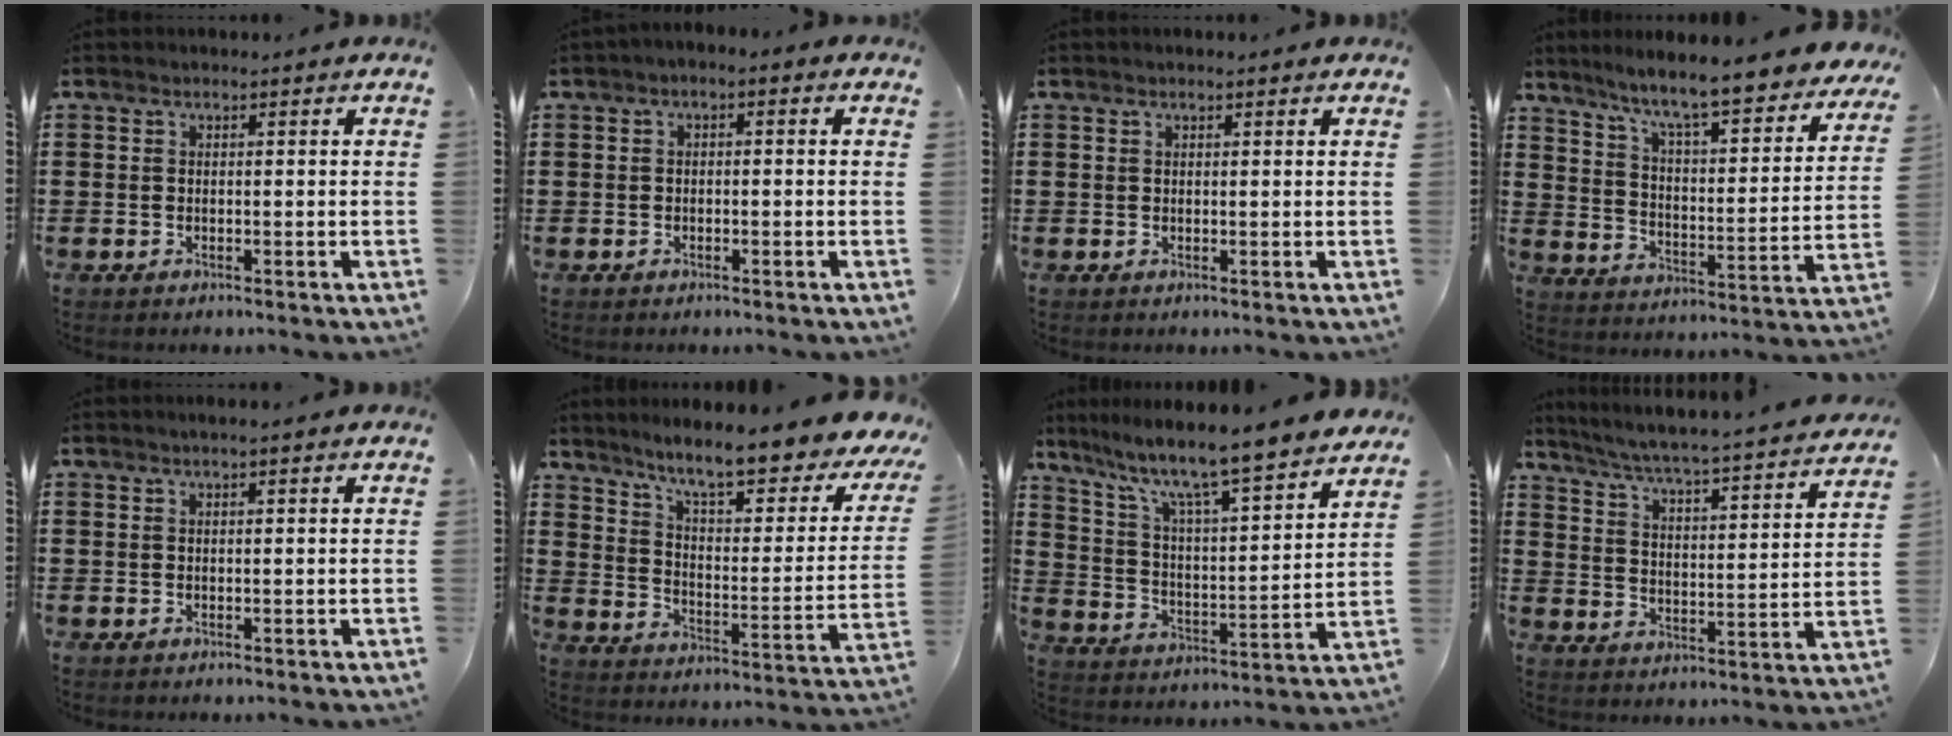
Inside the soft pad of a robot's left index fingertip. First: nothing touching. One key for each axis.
{"total": 1.2, "fx": -1.0, "fy": 0.4, "fz": 0.6, "tx": -0.012, "ty": 0.001, "tz": -0.021}
{"total": 0.6, "fx": 0.4, "fy": 0.0, "fz": 0.4, "tx": -0.008, "ty": 0.001, "tz": 0.008}
{"total": 7.8, "fx": 6.8, "fy": -0.2, "fz": 3.8, "tx": -0.102, "ty": -0.053, "tz": 0.109}
{"total": 0.6, "fx": 0.3, "fy": -0.1, "fz": 0.5, "tx": -0.007, "ty": -0.001, "tz": 0.006}
{"total": 9.0, "fx": 7.2, "fy": 0.1, "fz": 5.4, "tx": -0.117, "ty": -0.056, "tz": 0.113}
{"total": 8.3, "fx": 7.3, "fy": 0.1, "fz": 4.0, "tx": -0.108, "ty": -0.060, "tz": 0.118}
{"total": 4.4, "fx": 4.0, "fy": -0.6, "fz": 1.5, "tx": -0.053, "ty": -0.041, "tz": 0.057}